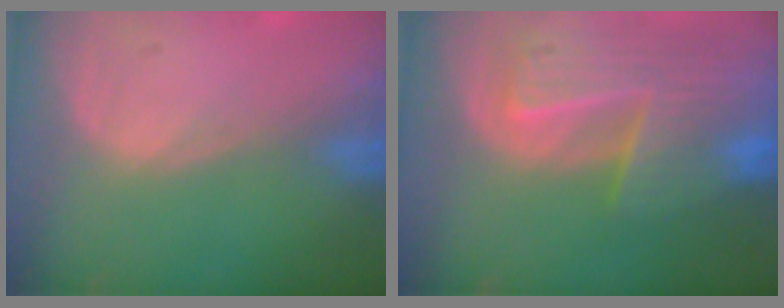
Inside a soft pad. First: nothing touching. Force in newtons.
{"total": 10.0, "press": 8.7, "slide": 5.1}